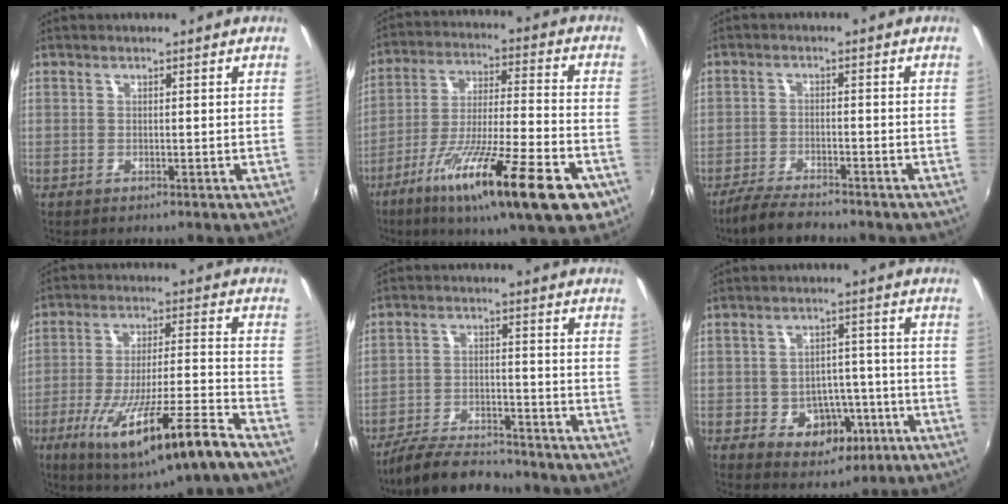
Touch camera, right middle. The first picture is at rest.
{"total": 23.0, "force": [-12.5, 3.8, 18.9], "torque": [-0.330, -0.067, -0.204]}
{"total": 5.9, "force": [-5.2, 1.0, 2.5], "torque": [-0.074, -0.013, -0.098]}
{"total": 18.4, "force": [-10.7, 1.6, 14.9], "torque": [-0.275, -0.054, -0.172]}
{"total": 10.4, "force": [-9.4, 2.6, 3.7], "torque": [-0.099, -0.006, -0.157]}
{"total": 9.0, "force": [-3.4, 7.0, 4.4], "torque": [-0.077, 0.016, -0.029]}